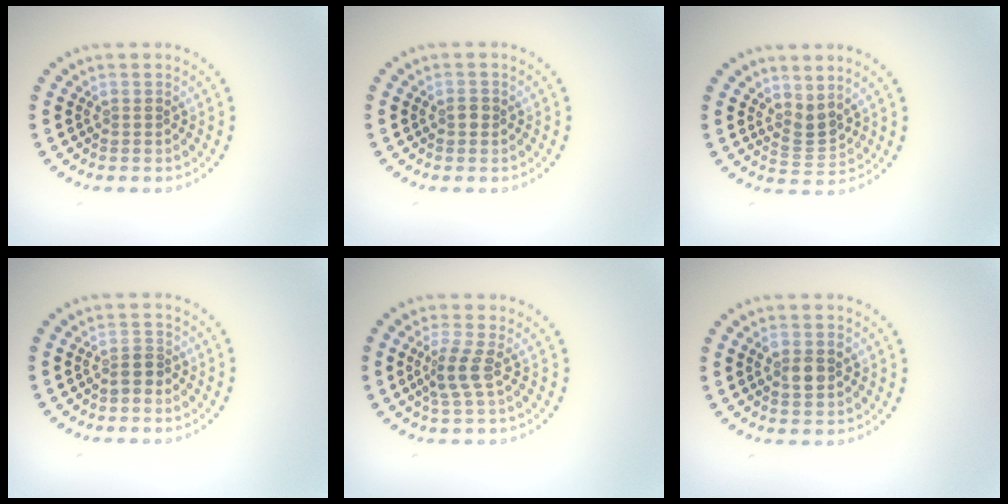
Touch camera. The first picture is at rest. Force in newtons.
{"total": 0.9, "press": 0.8, "slide": 0.1}
{"total": 2.1, "press": 1.4, "slide": 1.6}
{"total": 1.4, "press": 1.2, "slide": 0.7}
{"total": 2.2, "press": 1.7, "slide": 1.4}
{"total": 2.5, "press": 2.5, "slide": 0.3}